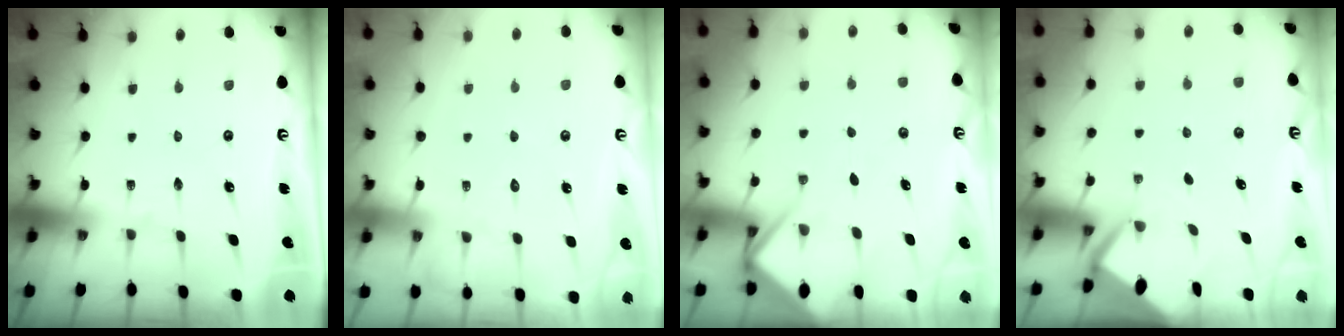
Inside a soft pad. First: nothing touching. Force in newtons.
{"total": 9.3, "press": 9.2, "slide": 0.9}
{"total": 7.3, "press": 7.3, "slide": 0.7}
{"total": 2.7, "press": 2.7, "slide": 0.3}